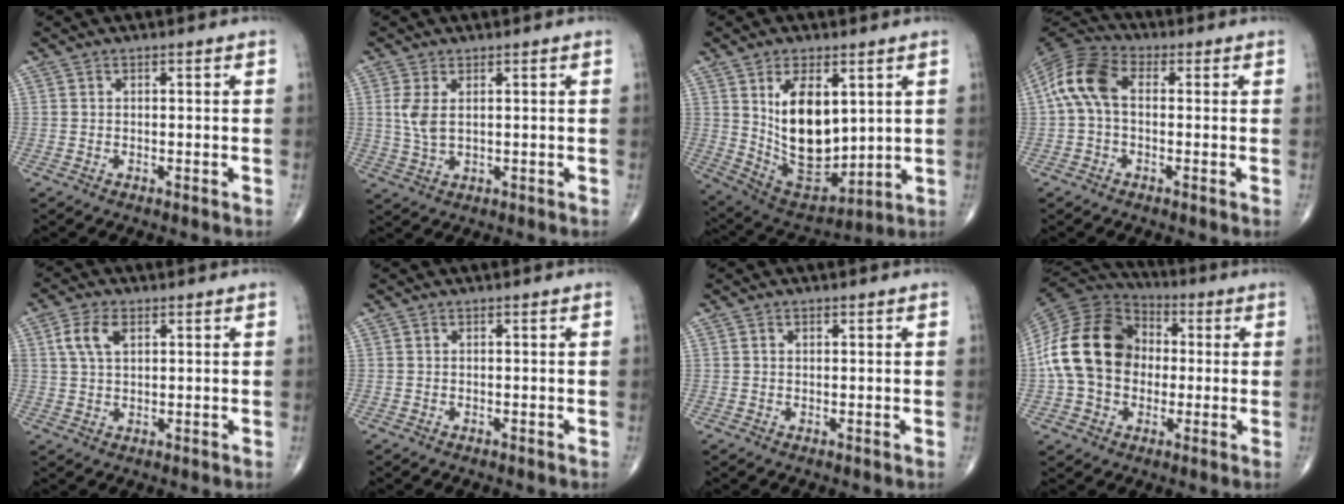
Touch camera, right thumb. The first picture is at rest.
{"total": 4.3, "force": [1.0, 2.2, 3.6], "torque": [-0.084, -0.003, 0.027]}
{"total": 17.2, "force": [3.9, 9.6, 13.8], "torque": [-0.202, -0.026, 0.091]}
{"total": 10.4, "force": [0.6, 6.7, 8.0], "torque": [-0.164, 0.030, -0.001]}
{"total": 5.6, "force": [2.0, 3.2, 4.2], "torque": [-0.087, 0.004, 0.039]}
{"total": 0.0}
{"total": 0.9, "force": [0.4, 0.7, 0.5], "torque": [-0.007, -0.001, 0.006]}
{"total": 18.9, "force": [0.2, 14.6, 12.0], "torque": [-0.219, 0.034, -0.001]}